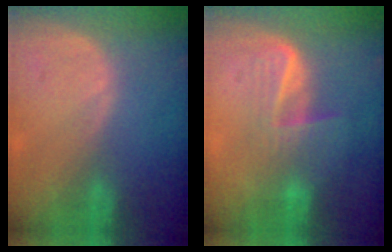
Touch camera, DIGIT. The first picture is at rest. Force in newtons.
{"total": 6.5, "press": 5.6, "slide": 3.4}